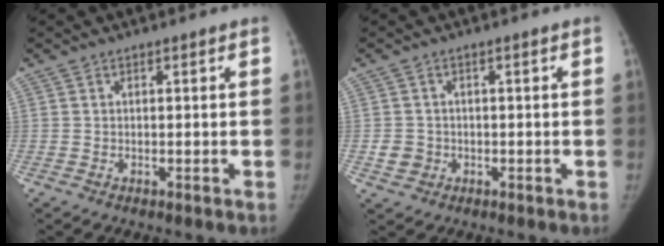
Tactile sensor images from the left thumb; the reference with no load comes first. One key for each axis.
{"total": 2.9, "fx": -0.7, "fy": 2.7, "fz": 0.7, "tx": 0.004, "ty": 0.007, "tz": -0.007}